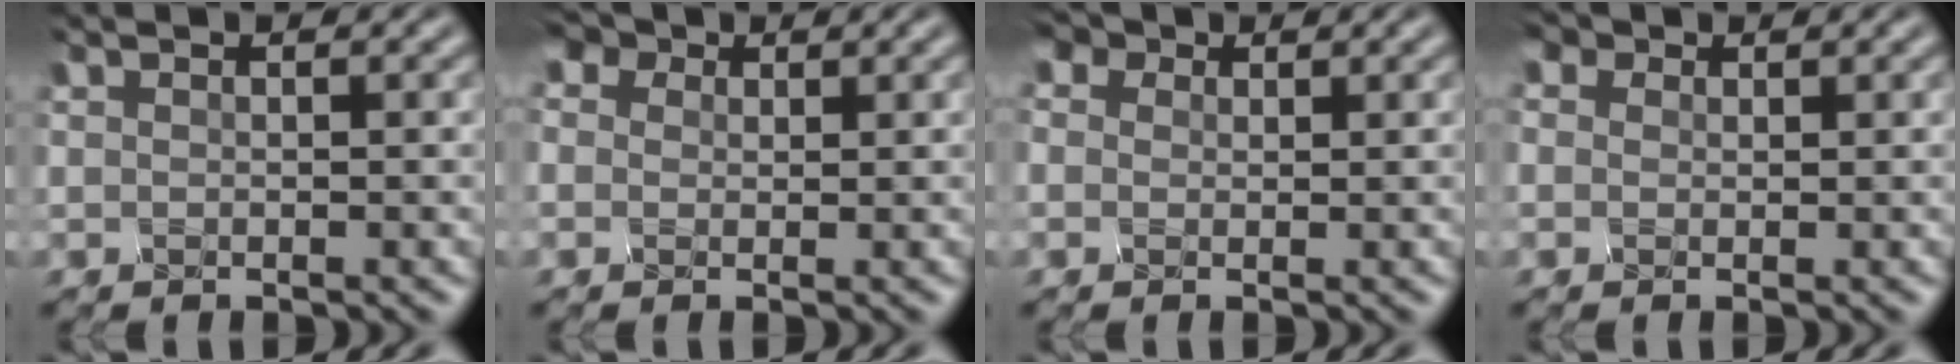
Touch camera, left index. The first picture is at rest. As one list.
[{"total": 3.9, "force": [2.5, 2.6, 1.4], "torque": [-0.060, 0.002, 0.051]}, {"total": 3.1, "force": [2.0, 2.1, 0.9], "torque": [-0.046, 0.004, 0.043]}, {"total": 1.7, "force": [1.2, 1.2, 0.2], "torque": [-0.025, 0.000, 0.031]}]